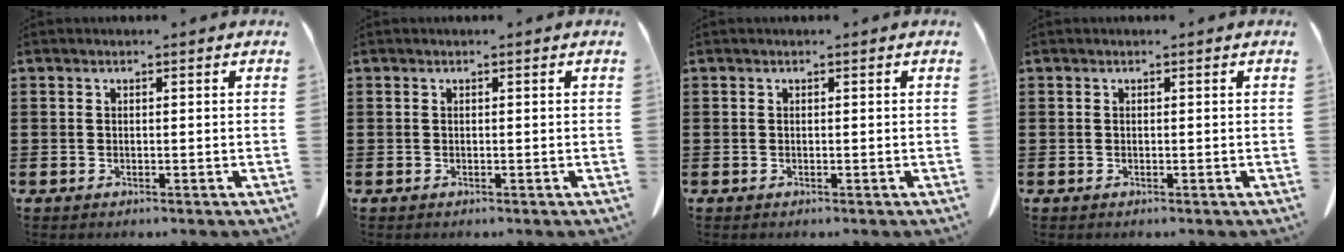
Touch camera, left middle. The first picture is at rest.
{"total": 0.0}
{"total": 0.0}
{"total": 0.0}